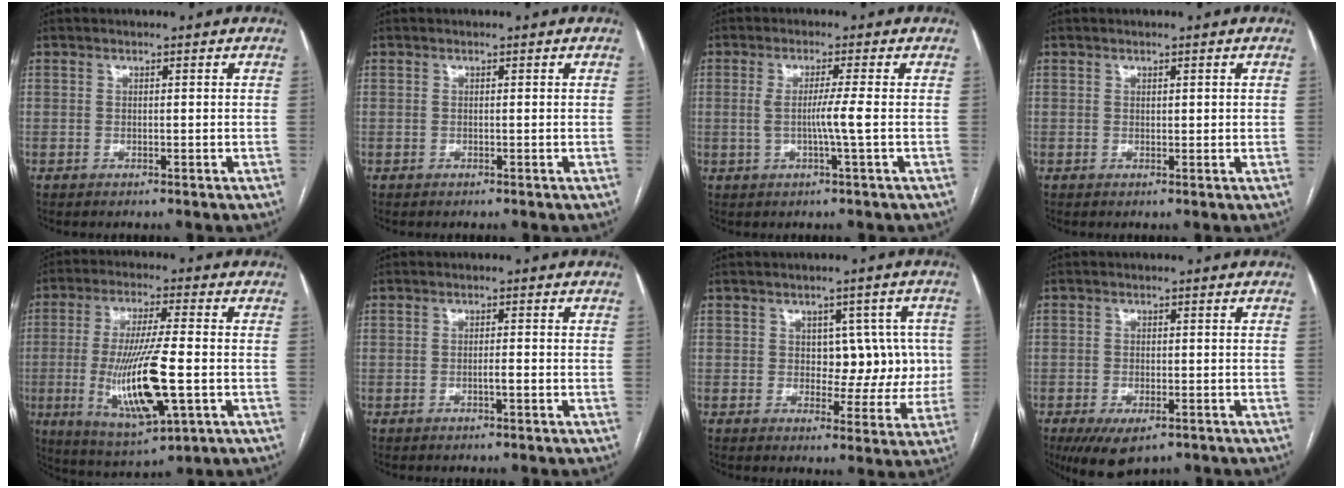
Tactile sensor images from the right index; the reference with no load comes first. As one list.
[{"total": 0.0}, {"total": 4.1, "force": [-0.4, -1.1, 4.0], "torque": [-0.072, -0.006, -0.007]}, {"total": 0.6, "force": [0.3, 0.3, 0.5], "torque": [-0.005, -0.002, 0.004]}, {"total": 14.7, "force": [-2.9, 2.3, 14.2], "torque": [-0.274, -0.021, -0.041]}, {"total": 1.5, "force": [-0.6, 0.1, 1.4], "torque": [-0.024, 0.001, -0.011]}, {"total": 7.4, "force": [0.7, 4.9, 5.5], "torque": [-0.048, 0.023, 0.018]}, {"total": 6.5, "force": [-4.1, 2.9, 4.3], "torque": [-0.068, -0.010, -0.062]}]